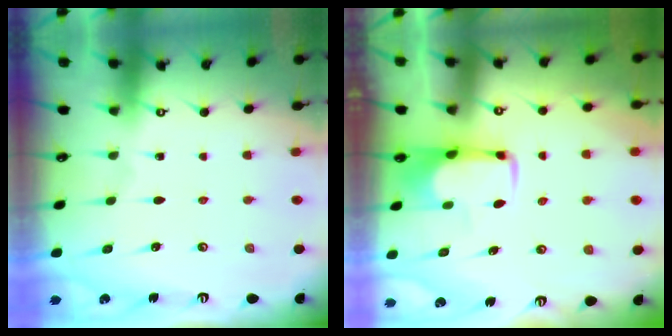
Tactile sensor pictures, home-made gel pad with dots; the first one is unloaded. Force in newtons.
{"total": 1.6, "press": 1.5, "slide": 0.5}